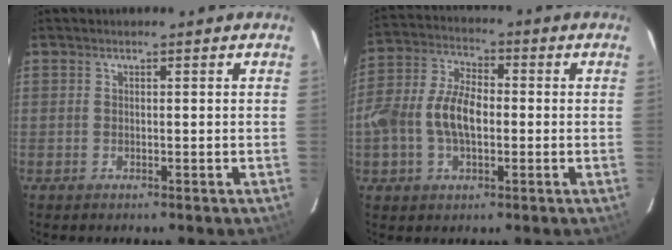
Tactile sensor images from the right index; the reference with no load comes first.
{"total": 11.0, "force": [-1.5, 6.3, 8.9], "torque": [-0.184, 0.015, -0.029]}